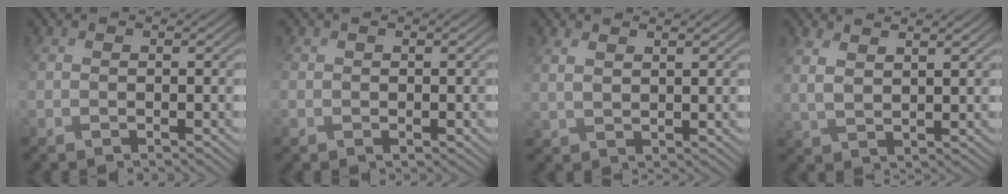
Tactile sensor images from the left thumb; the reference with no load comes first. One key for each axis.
{"total": 1.2, "fx": -0.1, "fy": 1.2, "fz": 0.4, "tx": -0.008, "ty": -0.003, "tz": 0.000}
{"total": 2.0, "fx": 2.0, "fy": 0.2, "fz": -0.1, "tx": -0.005, "ty": 0.005, "tz": 0.046}
{"total": 2.9, "fx": 2.9, "fy": 0.2, "fz": 0.7, "tx": -0.011, "ty": 0.004, "tz": 0.063}